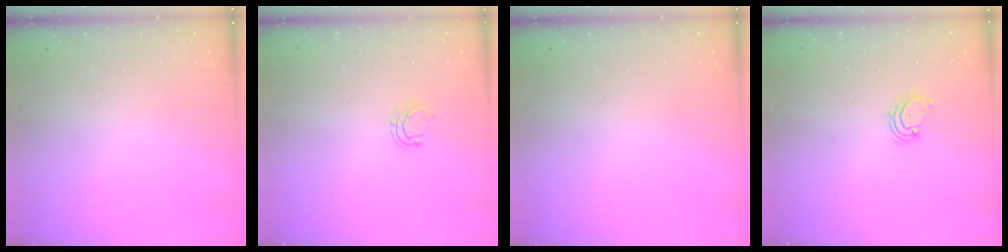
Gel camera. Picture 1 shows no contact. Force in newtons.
{"total": 5.3, "press": 5.2, "slide": 0.6}
{"total": 0.0}
{"total": 1.7, "press": 1.6, "slide": 0.2}